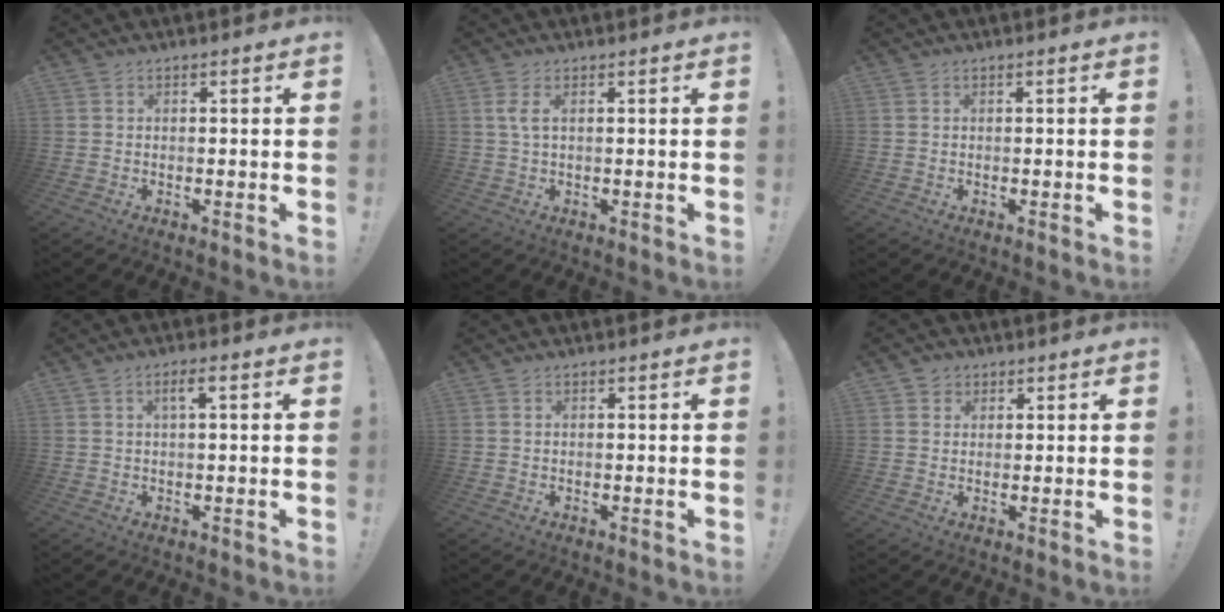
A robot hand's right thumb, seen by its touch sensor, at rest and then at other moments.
{"total": 3.0, "force": [0.9, 0.8, 2.8], "torque": [-0.048, -0.002, 0.015]}
{"total": 0.0}
{"total": 3.1, "force": [0.8, 0.4, 2.9], "torque": [-0.042, -0.002, 0.007]}
{"total": 0.0}
{"total": 3.1, "force": [1.5, 2.6, 0.5], "torque": [0.000, -0.005, 0.027]}